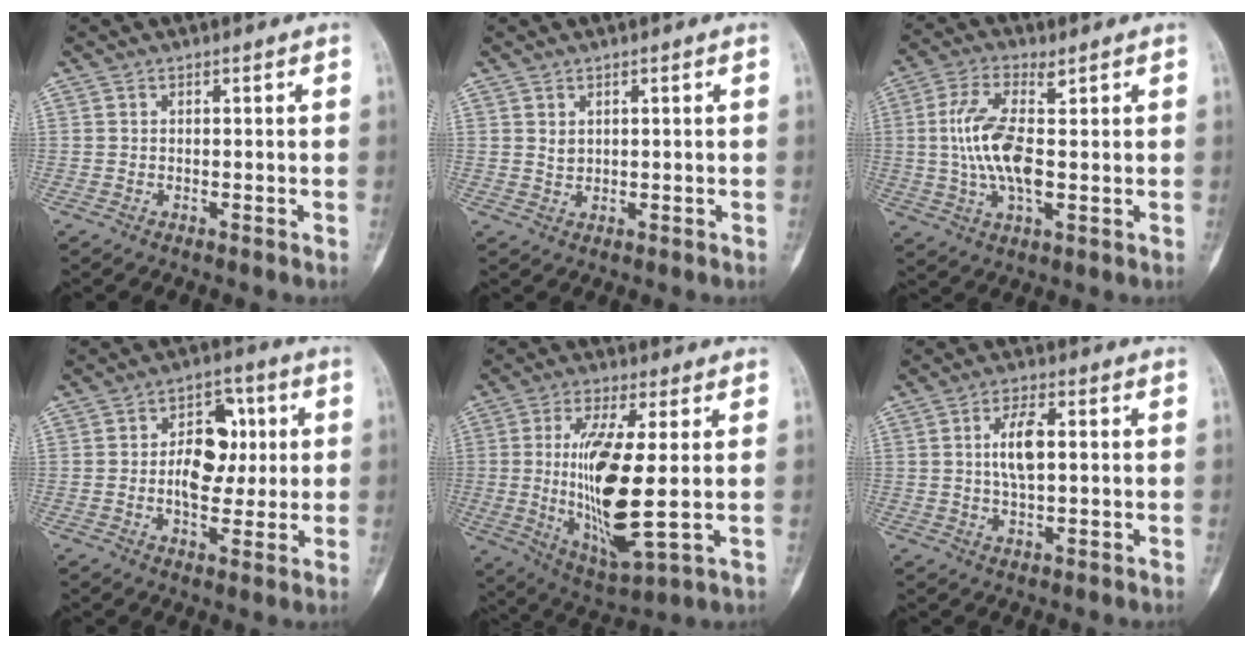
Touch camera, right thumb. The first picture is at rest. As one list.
[{"total": 1.5, "force": [0.6, 1.1, 0.8], "torque": [-0.010, -0.006, 0.016]}, {"total": 10.8, "force": [1.7, 4.7, 9.6], "torque": [-0.214, 0.006, 0.032]}, {"total": 10.3, "force": [0.8, 6.6, 7.8], "torque": [-0.081, 0.010, 0.007]}, {"total": 17.2, "force": [0.2, 4.6, 16.6], "torque": [-0.330, -0.024, 0.016]}, {"total": 6.5, "force": [0.9, 2.7, 5.9], "torque": [-0.109, 0.003, 0.012]}]